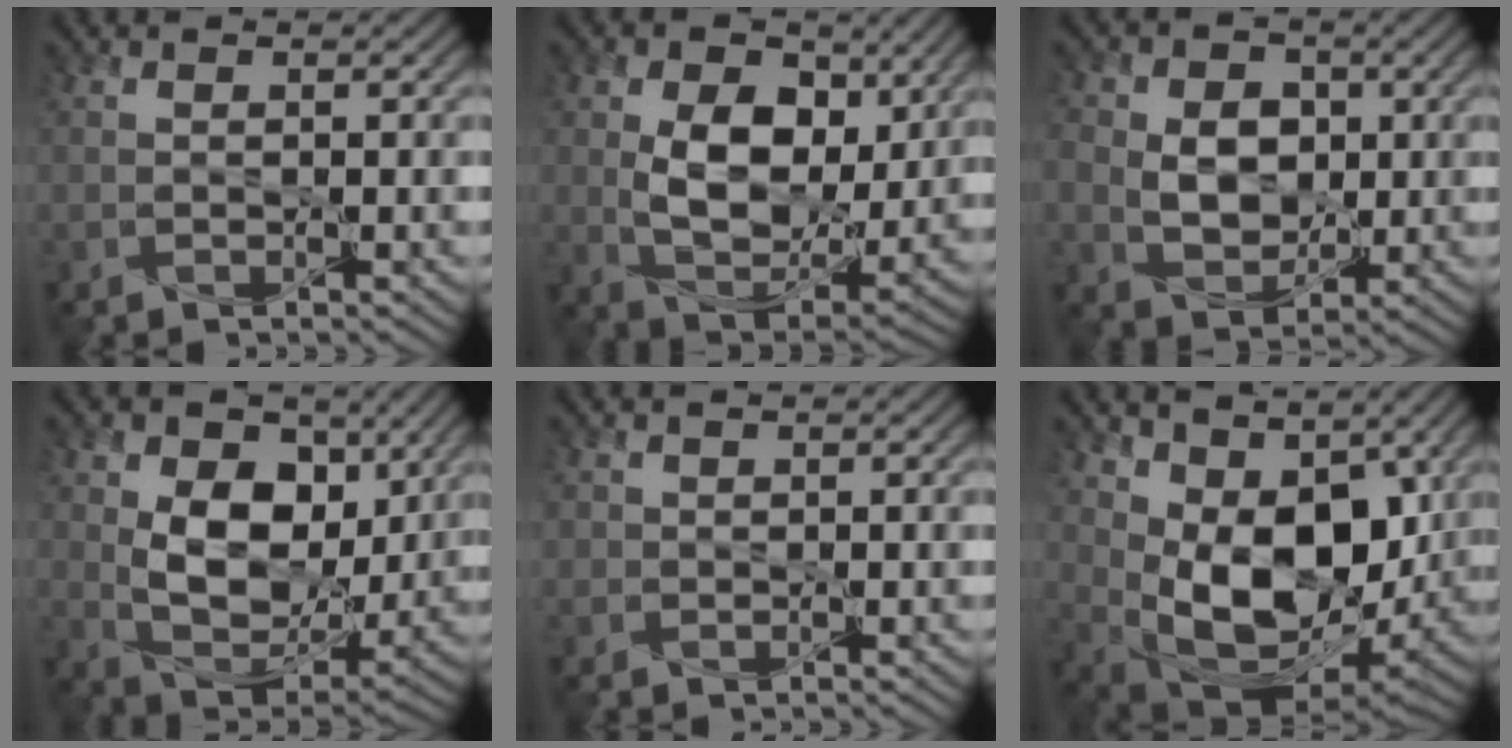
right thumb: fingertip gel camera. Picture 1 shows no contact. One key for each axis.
{"total": 11.7, "fx": 2.6, "fy": 7.7, "fz": 8.4, "tx": -0.179, "ty": -0.015, "tz": 0.044}
{"total": 8.6, "fx": 0.3, "fy": 6.9, "fz": 5.2, "tx": -0.124, "ty": 0.012, "tz": 0.002}
{"total": 12.5, "fx": 2.8, "fy": 8.4, "fz": 8.8, "tx": -0.184, "ty": -0.014, "tz": 0.048}
{"total": 1.4, "fx": 0.4, "fy": 1.3, "fz": 0.2, "tx": -0.011, "ty": -0.003, "tz": 0.007}
{"total": 14.8, "fx": 2.6, "fy": 9.0, "fz": 11.4, "tx": -0.222, "ty": -0.022, "tz": 0.061}